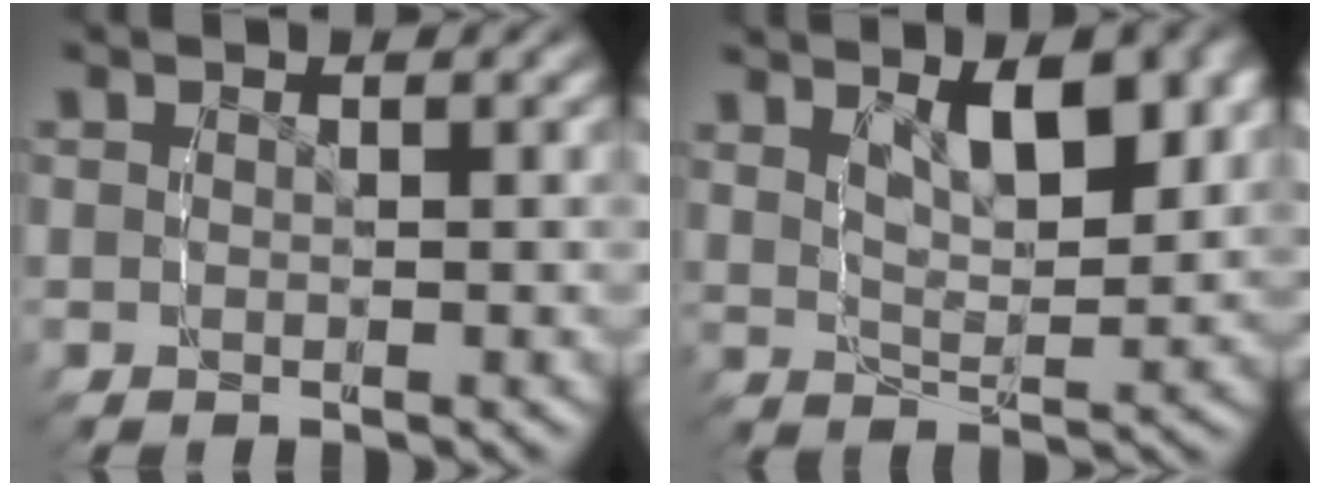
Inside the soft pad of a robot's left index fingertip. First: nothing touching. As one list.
[{"total": 5.1, "force": [2.1, 2.0, 4.2], "torque": [-0.076, -0.010, 0.036]}]